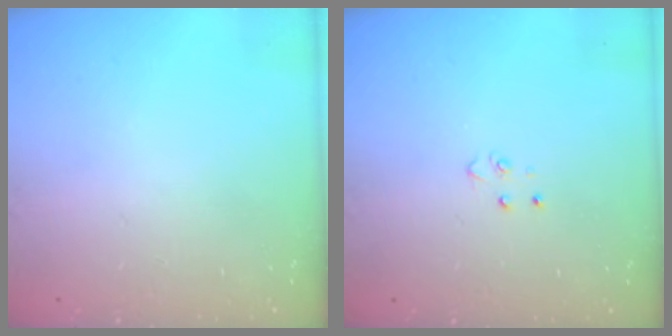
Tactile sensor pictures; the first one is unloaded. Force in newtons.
{"total": 3.6, "press": 3.6, "slide": 0.4}